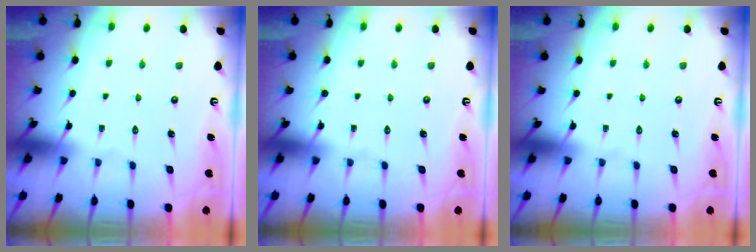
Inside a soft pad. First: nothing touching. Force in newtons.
{"total": 0.0}
{"total": 0.0}